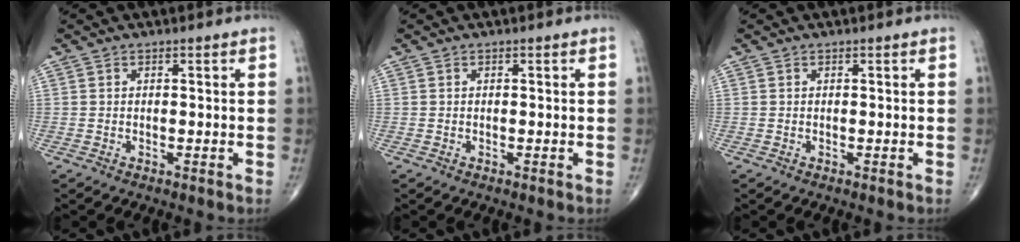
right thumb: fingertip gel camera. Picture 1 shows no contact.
{"total": 0.0}
{"total": 0.0}